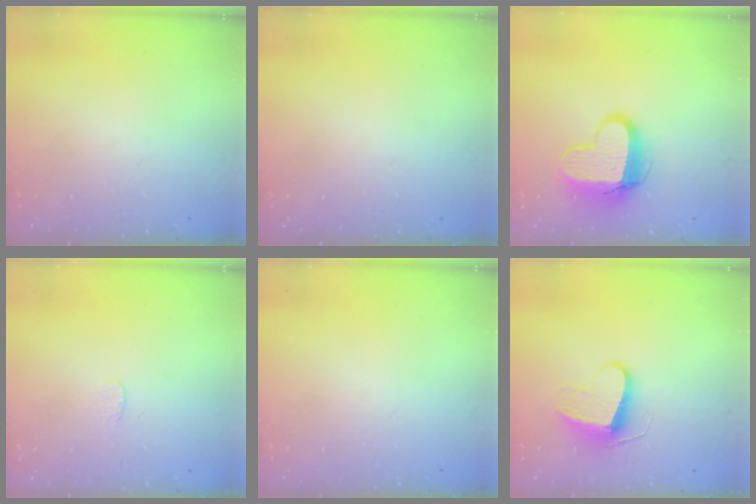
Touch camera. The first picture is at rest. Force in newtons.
{"total": 0.0}
{"total": 12.7, "press": 12.7, "slide": 1.1}
{"total": 3.0, "press": 3.0, "slide": 0.2}
{"total": 0.0}
{"total": 9.4, "press": 9.4, "slide": 0.4}